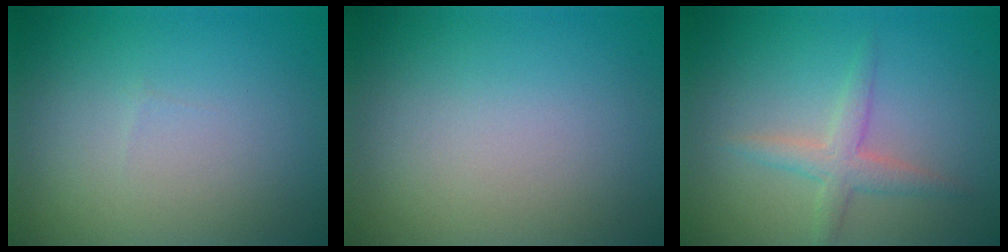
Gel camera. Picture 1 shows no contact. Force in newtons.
{"total": 0.0}
{"total": 2.5, "press": 2.5, "slide": 0.1}